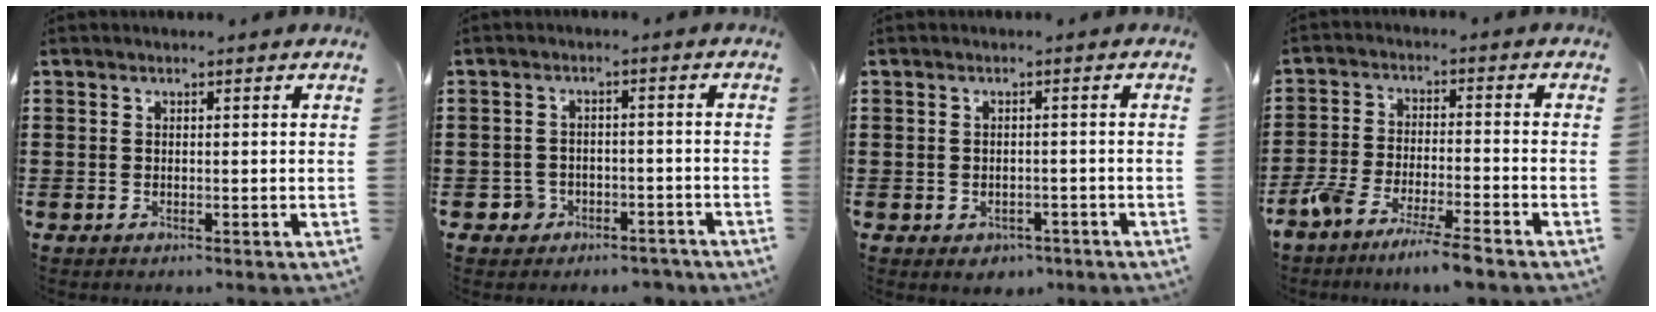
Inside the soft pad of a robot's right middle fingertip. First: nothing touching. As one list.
[{"total": 2.8, "force": [-2.4, 1.5, 0.2], "torque": [-0.012, 0.004, -0.053]}, {"total": 1.2, "force": [-1.0, 0.7, -0.1], "torque": [-0.005, -0.001, -0.023]}, {"total": 6.3, "force": [-5.8, -0.2, 2.6], "torque": [-0.062, -0.013, -0.112]}]